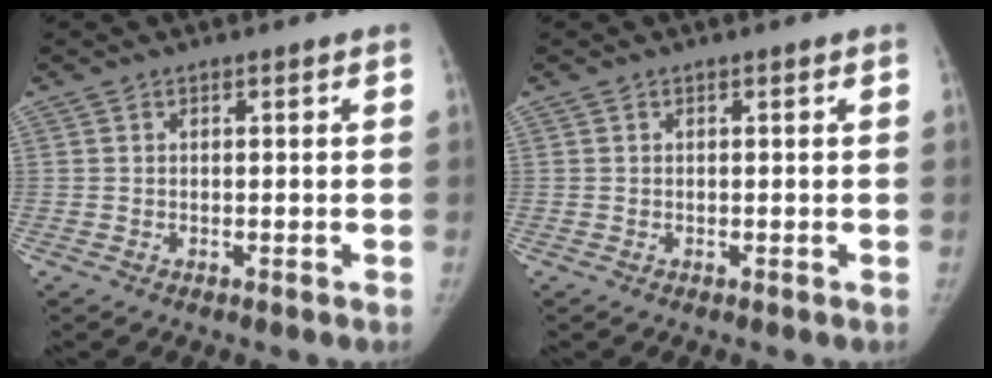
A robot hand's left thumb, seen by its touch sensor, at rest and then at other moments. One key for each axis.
{"total": 0.0}